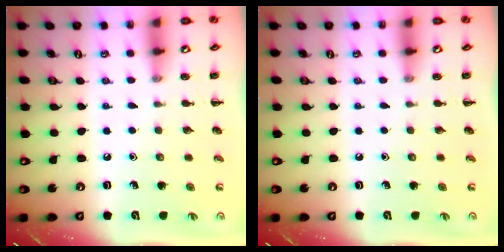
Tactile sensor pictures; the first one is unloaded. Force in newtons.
{"total": 0.0}